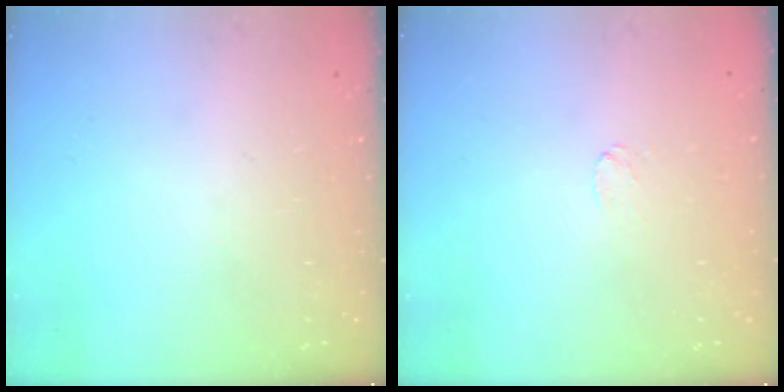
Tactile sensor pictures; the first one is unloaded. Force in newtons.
{"total": 2.9, "press": 2.9, "slide": 0.3}